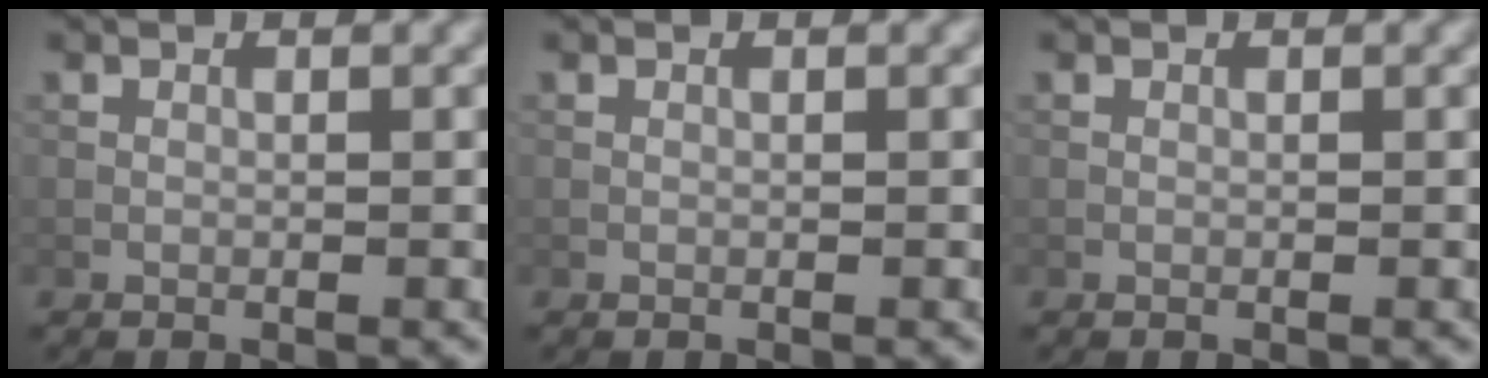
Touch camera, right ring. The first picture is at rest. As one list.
[{"total": 0.0}, {"total": 0.0}]